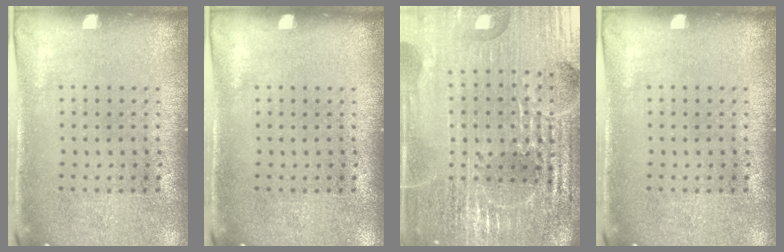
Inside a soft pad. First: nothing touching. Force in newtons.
{"total": 0.0}
{"total": 6.7, "press": 5.8, "slide": 3.3}
{"total": 0.0}